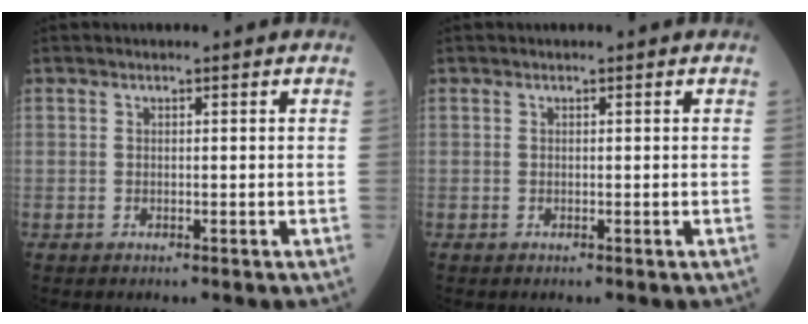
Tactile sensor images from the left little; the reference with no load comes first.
{"total": 0.0}